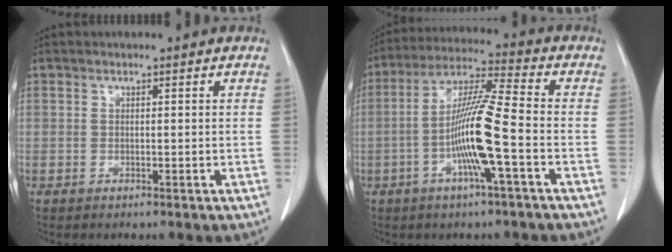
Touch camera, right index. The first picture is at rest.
{"total": 11.7, "force": [-3.2, -0.2, 11.2], "torque": [-0.216, 0.004, -0.067]}